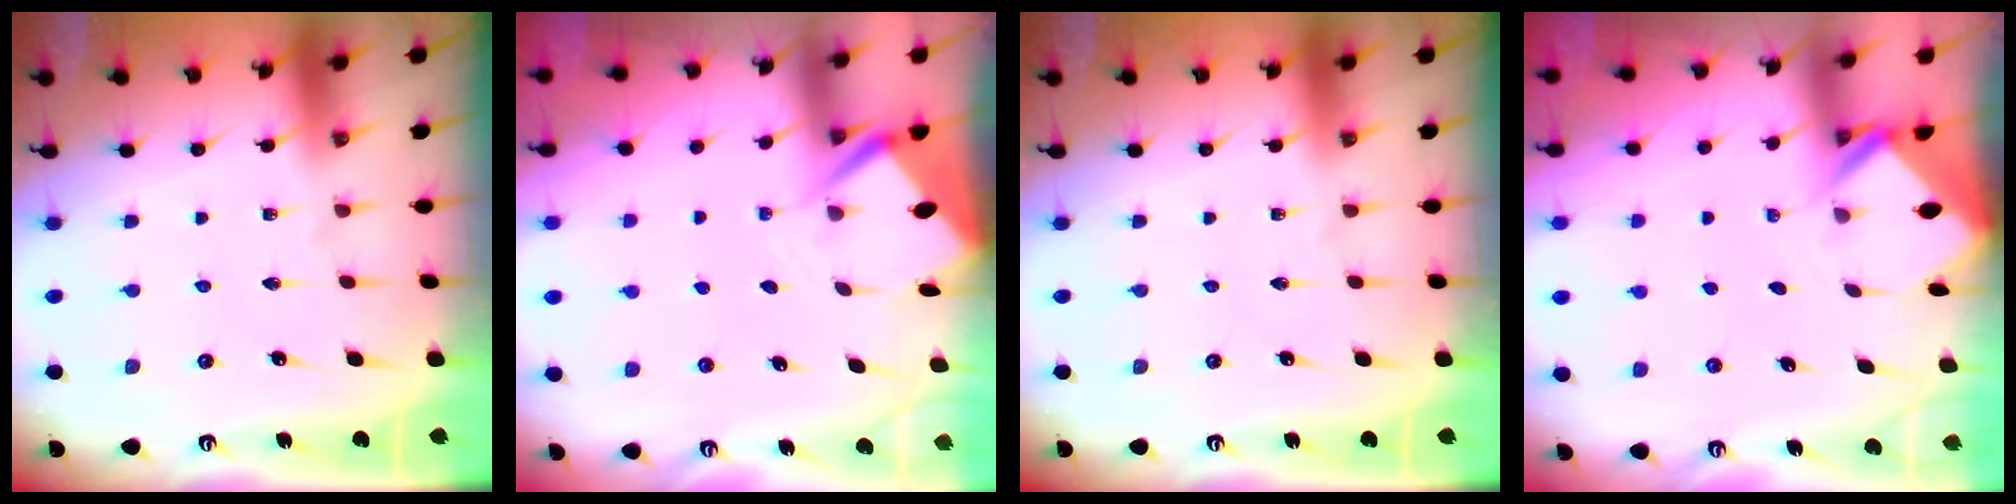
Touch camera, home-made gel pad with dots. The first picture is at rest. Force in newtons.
{"total": 3.6, "press": 3.6, "slide": 0.3}
{"total": 0.0}
{"total": 2.4, "press": 2.4, "slide": 0.1}